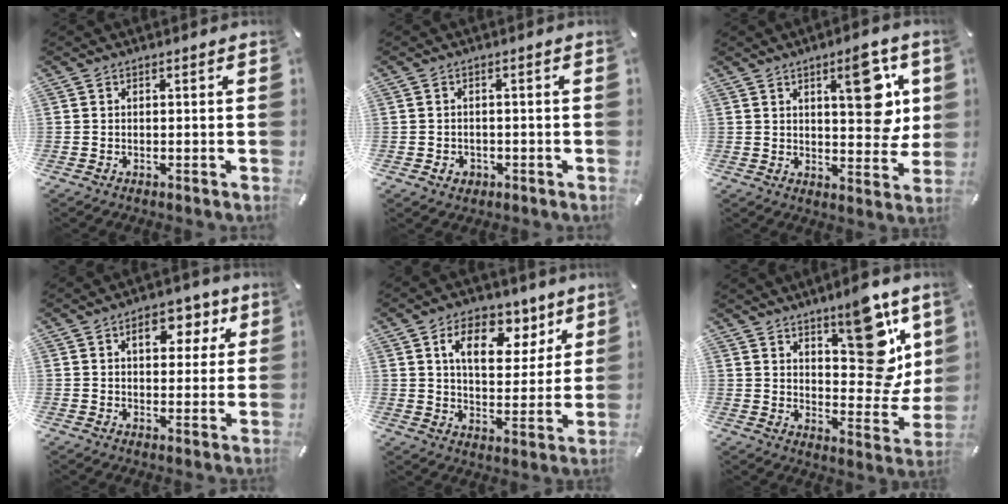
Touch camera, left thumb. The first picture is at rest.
{"total": 2.2, "force": [-0.8, 2.0, 0.8], "torque": [-0.007, 0.001, -0.019]}
{"total": 13.7, "force": [5.3, 5.8, 11.3], "torque": [-0.131, -0.028, 0.078]}
{"total": 8.2, "force": [3.4, 5.4, 5.2], "torque": [-0.057, -0.008, 0.047]}
{"total": 12.6, "force": [6.9, 7.6, 7.4], "torque": [-0.105, -0.028, 0.116]}
{"total": 15.8, "force": [8.9, 7.4, 10.8], "torque": [-0.112, -0.070, 0.148]}